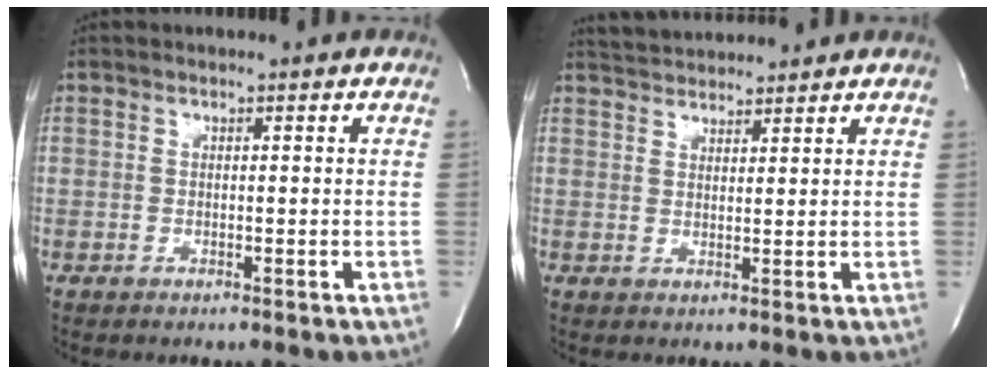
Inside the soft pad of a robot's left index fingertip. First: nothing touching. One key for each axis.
{"total": 6.4, "fx": 6.2, "fy": 0.9, "fz": 1.2, "tx": -0.027, "ty": 0.031, "tz": 0.100}